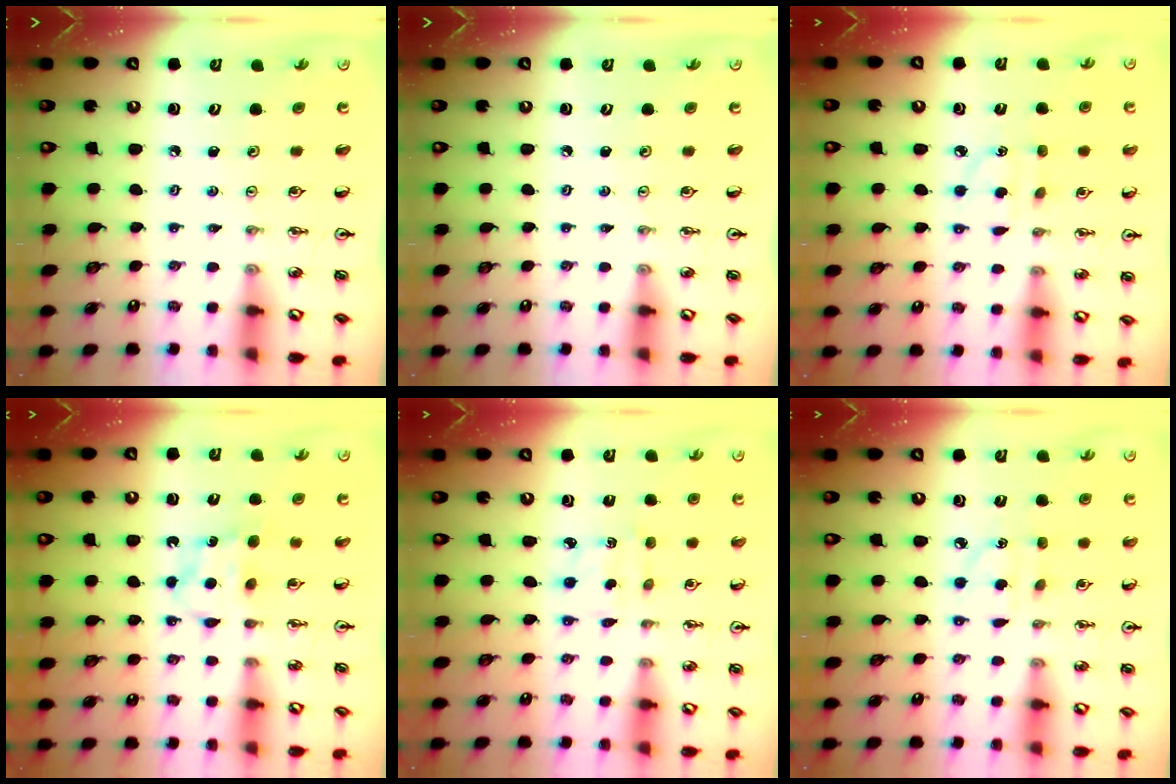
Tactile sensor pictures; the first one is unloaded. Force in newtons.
{"total": 0.0}
{"total": 6.0, "press": 6.0, "slide": 0.6}
{"total": 6.4, "press": 6.3, "slide": 0.6}
{"total": 2.7, "press": 2.6, "slide": 0.6}
{"total": 6.0, "press": 6.0, "slide": 0.6}